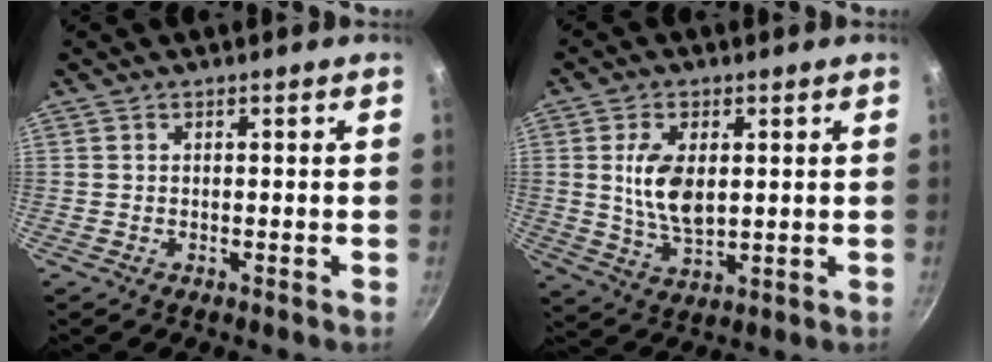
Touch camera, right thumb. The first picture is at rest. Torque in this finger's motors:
{"motor_torque": [0.18, -0.11, 1.49, -0.33, 0.04]}